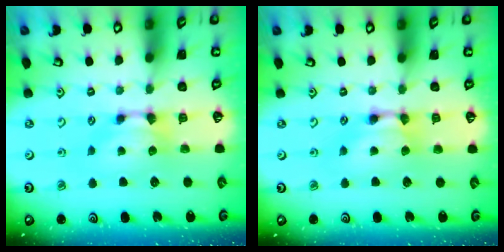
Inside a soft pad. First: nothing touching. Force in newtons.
{"total": 1.9, "press": 1.9, "slide": 0.2}